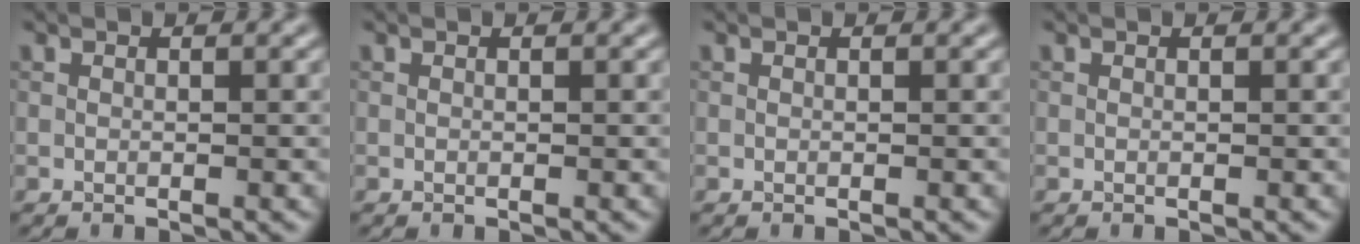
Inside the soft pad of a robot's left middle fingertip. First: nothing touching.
{"total": 0.0}
{"total": 0.0}
{"total": 0.0}